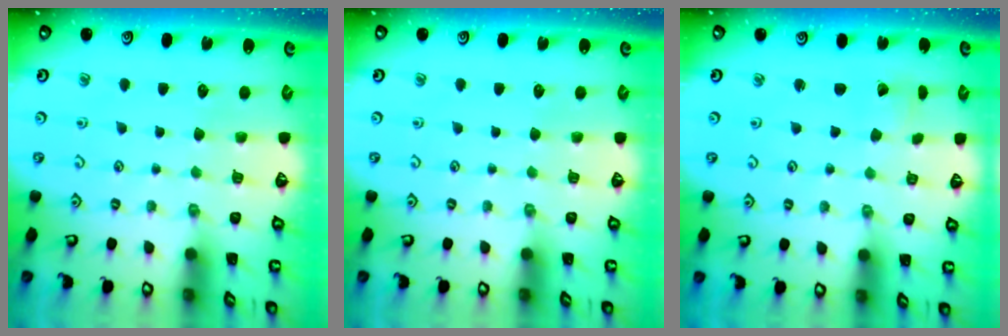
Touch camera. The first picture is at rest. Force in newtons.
{"total": 0.0}
{"total": 2.1, "press": 2.1, "slide": 0.1}